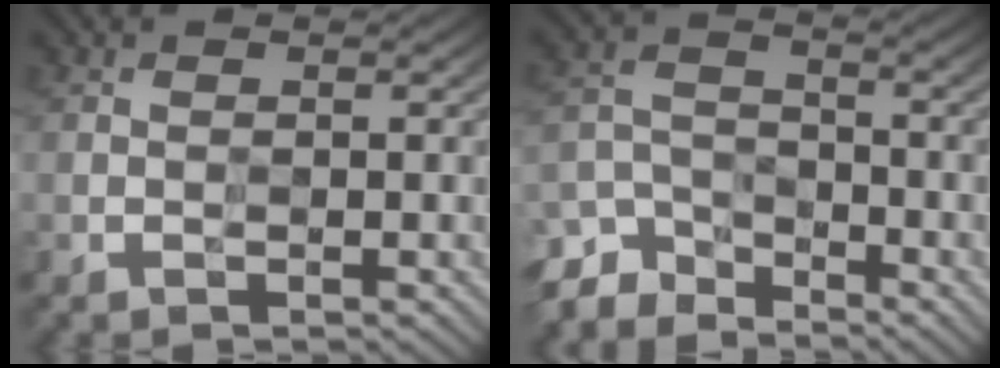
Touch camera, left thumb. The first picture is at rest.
{"total": 6.7, "force": [-5.3, 3.3, 2.4], "torque": [-0.056, -0.007, -0.116]}